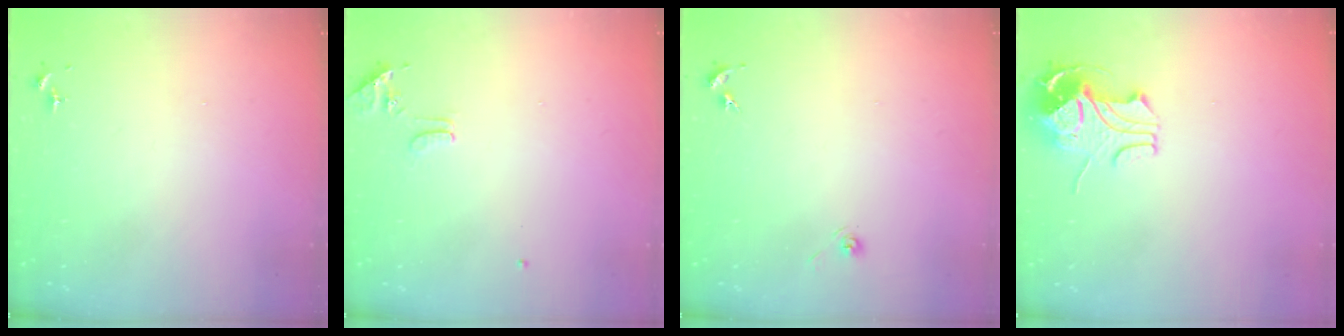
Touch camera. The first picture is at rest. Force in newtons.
{"total": 8.0, "press": 7.9, "slide": 0.7}
{"total": 3.3, "press": 2.7, "slide": 2.0}
{"total": 10.3, "press": 10.2, "slide": 0.9}